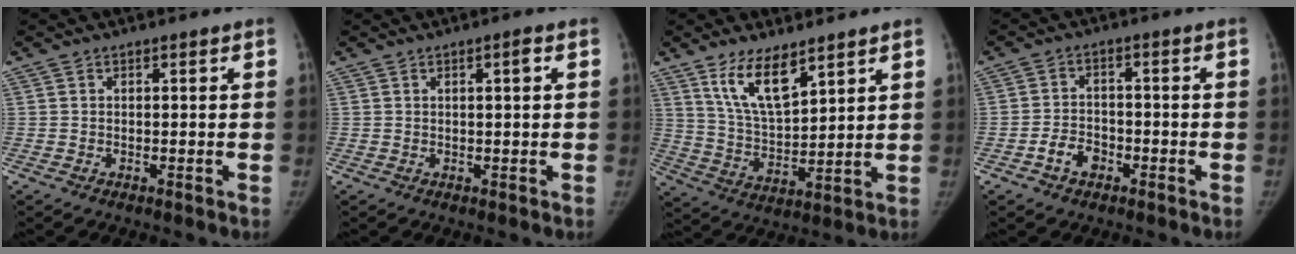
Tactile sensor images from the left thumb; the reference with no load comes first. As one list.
[{"total": 1.9, "force": [0.5, 0.3, 1.8], "torque": [-0.028, 0.002, 0.008]}, {"total": 10.5, "force": [6.9, 3.9, 6.9], "torque": [-0.112, -0.044, 0.140]}, {"total": 4.7, "force": [-2.5, 3.4, 2.1], "torque": [-0.024, 0.025, -0.046]}]